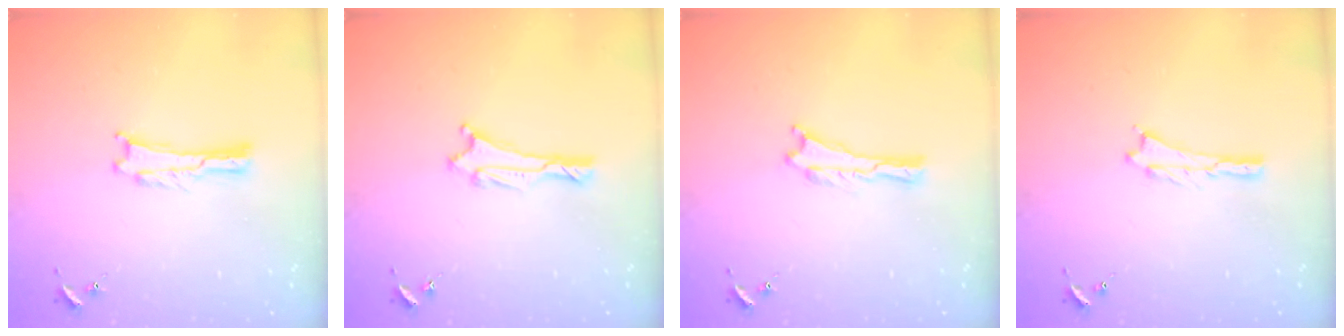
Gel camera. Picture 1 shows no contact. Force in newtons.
{"total": 1.1, "press": 1.1, "slide": 0.1}
{"total": 0.0}
{"total": 0.0}